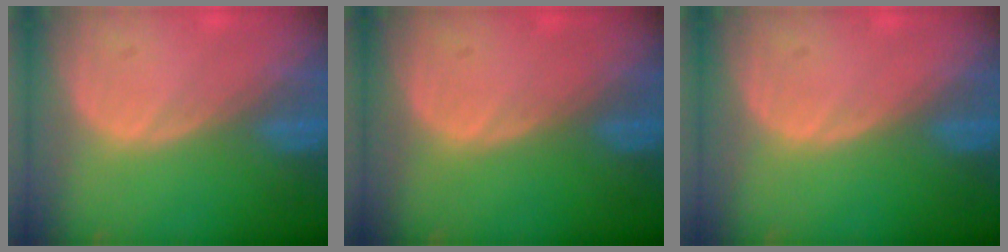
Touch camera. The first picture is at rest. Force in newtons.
{"total": 0.0}
{"total": 0.0}